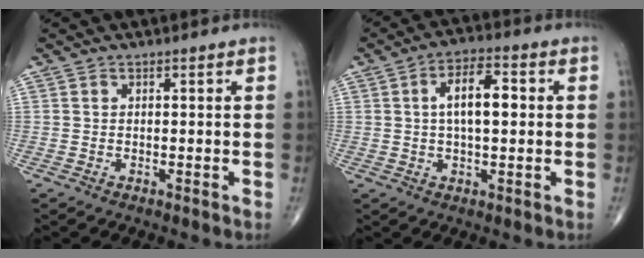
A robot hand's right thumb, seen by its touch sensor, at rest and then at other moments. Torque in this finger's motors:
{"motor_torque": [0.61, 2.23, 0.93, -0.22, 0.10]}